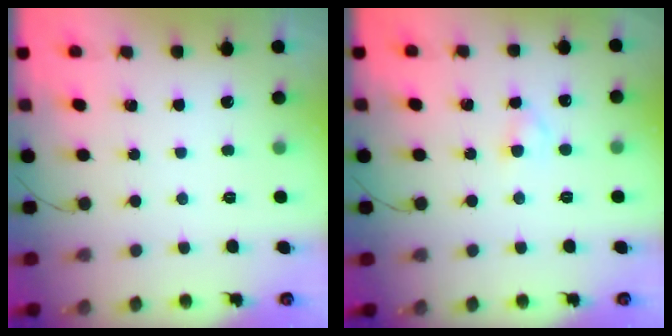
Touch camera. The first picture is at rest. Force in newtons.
{"total": 2.3, "press": 2.0, "slide": 1.0}